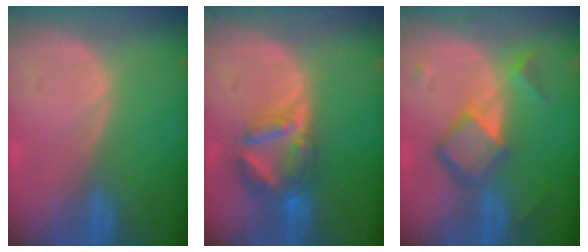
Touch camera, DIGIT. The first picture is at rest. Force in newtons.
{"total": 7.1, "press": 6.2, "slide": 3.6}
{"total": 6.9, "press": 5.9, "slide": 3.5}